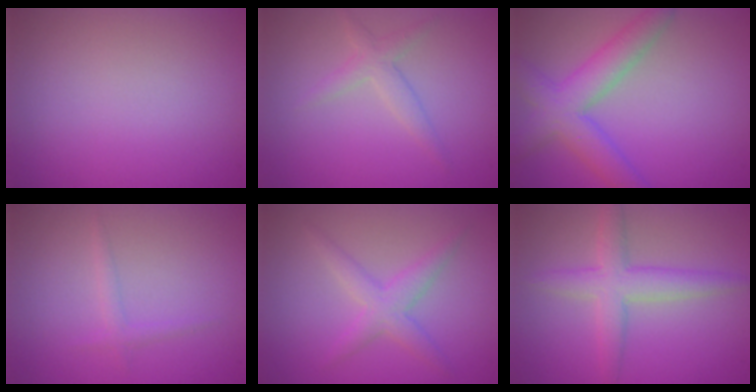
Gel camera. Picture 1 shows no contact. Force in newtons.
{"total": 1.8, "press": 1.8, "slide": 0.1}
{"total": 5.4, "press": 5.4, "slide": 0.2}
{"total": 1.1, "press": 1.1, "slide": 0.1}
{"total": 2.6, "press": 2.6, "slide": 0.1}
{"total": 3.7, "press": 3.7, "slide": 0.2}